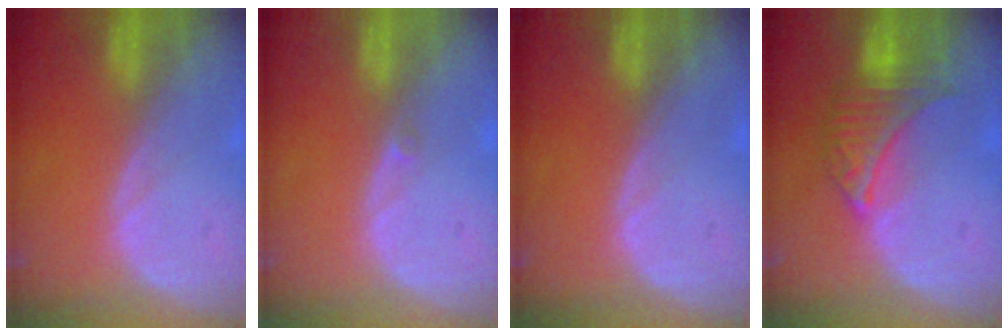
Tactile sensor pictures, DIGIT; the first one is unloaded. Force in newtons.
{"total": 0.6, "press": 0.5, "slide": 0.3}
{"total": 0.0}
{"total": 6.5, "press": 6.5, "slide": 0.5}